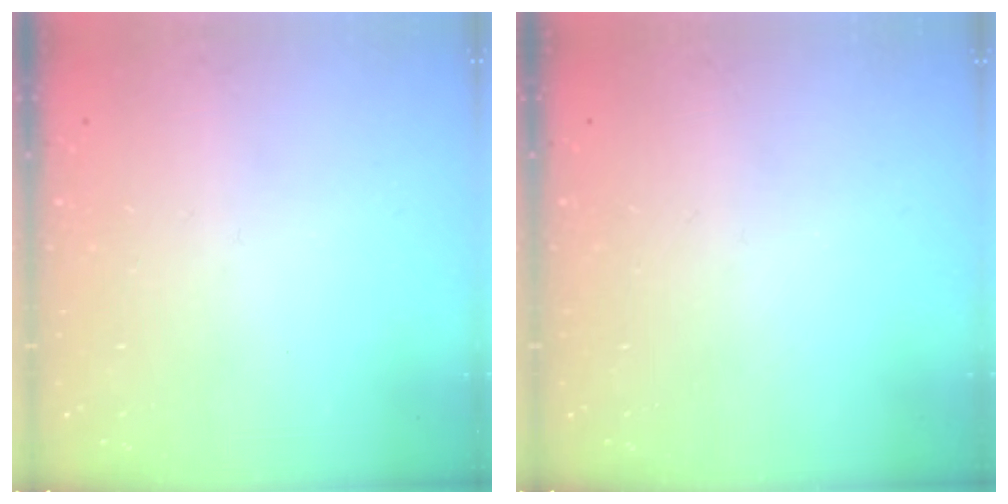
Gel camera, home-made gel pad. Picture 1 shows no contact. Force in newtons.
{"total": 0.0}